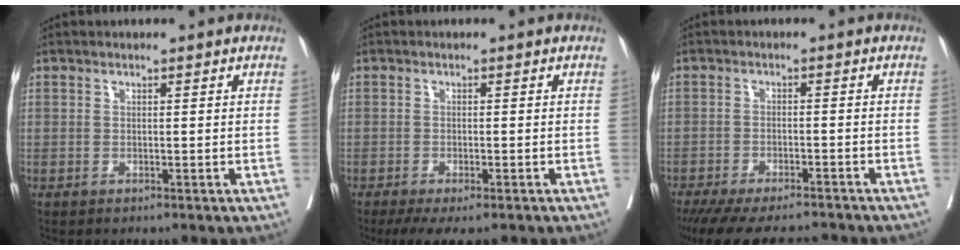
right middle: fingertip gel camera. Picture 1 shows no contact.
{"total": 5.9, "force": [-4.3, 1.8, 3.6], "torque": [-0.050, -0.012, -0.068]}
{"total": 13.7, "force": [-12.2, 2.6, 5.7], "torque": [-0.116, -0.023, -0.174]}